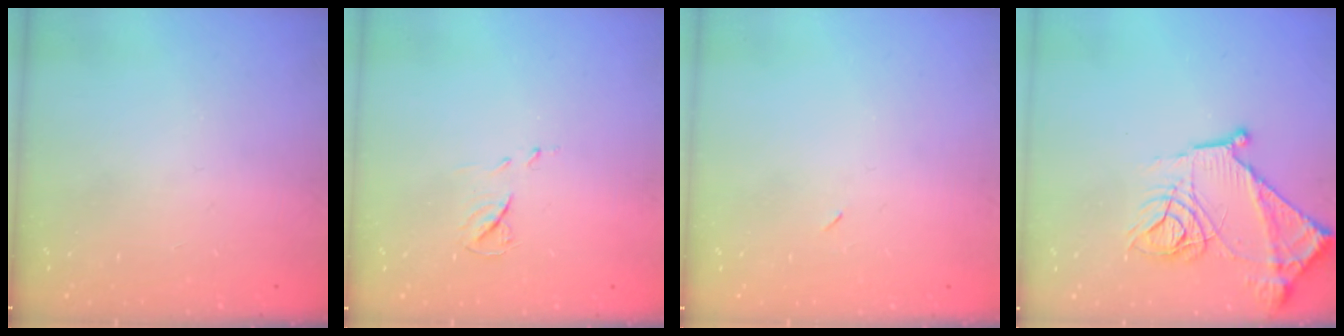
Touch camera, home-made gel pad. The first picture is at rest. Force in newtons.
{"total": 5.8, "press": 5.8, "slide": 0.5}
{"total": 2.2, "press": 1.8, "slide": 1.2}
{"total": 15.5, "press": 15.4, "slide": 1.4}